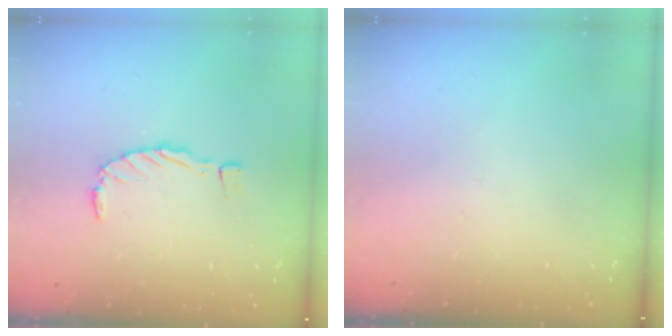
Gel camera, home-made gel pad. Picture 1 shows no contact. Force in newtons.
{"total": 0.0}